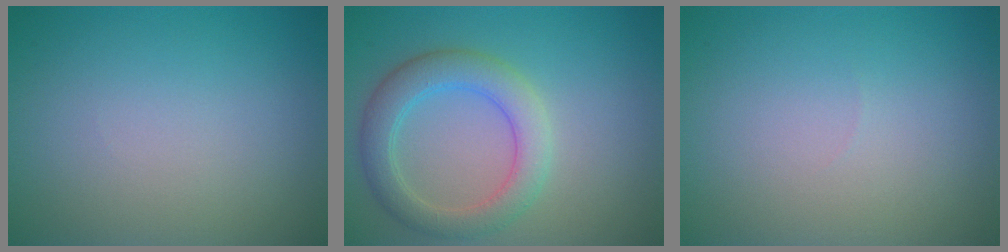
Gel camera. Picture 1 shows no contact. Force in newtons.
{"total": 4.4, "press": 4.4, "slide": 0.1}
{"total": 0.0}